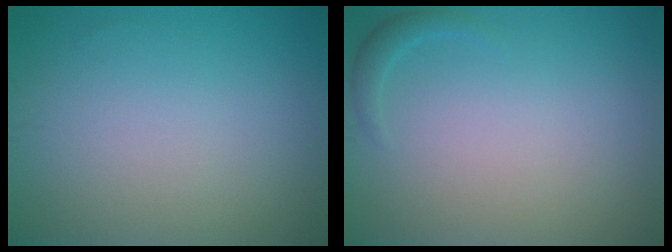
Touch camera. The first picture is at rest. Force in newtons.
{"total": 1.0, "press": 1.0, "slide": 0.1}